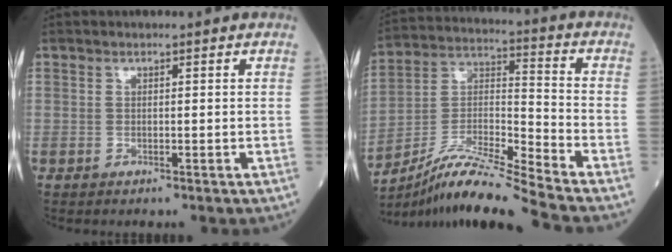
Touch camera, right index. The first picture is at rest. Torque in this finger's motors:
{"motor_torque": [-0.44, -0.61, 0.18, 0.03]}